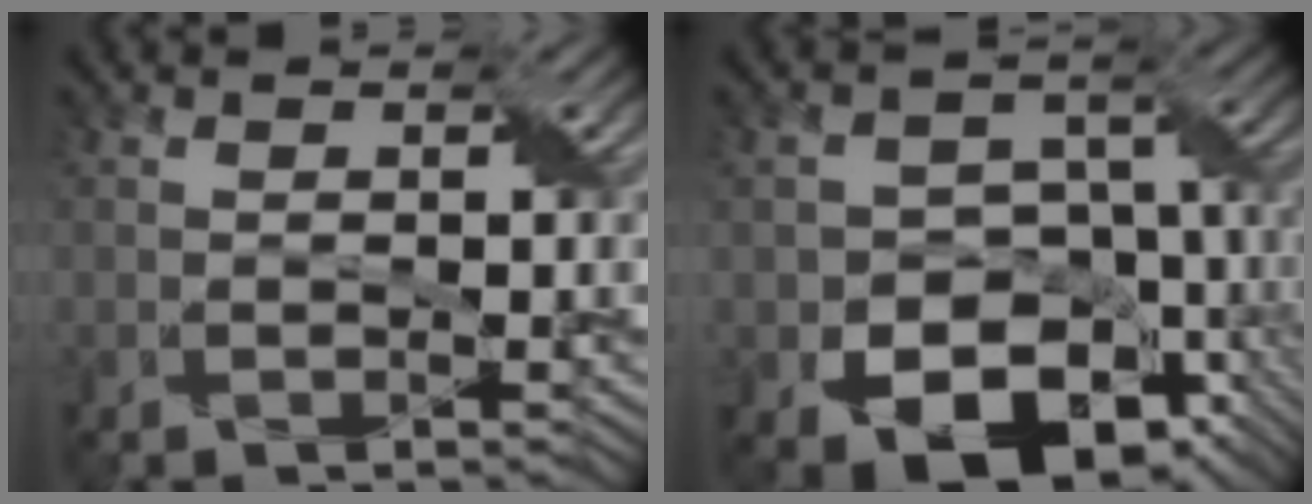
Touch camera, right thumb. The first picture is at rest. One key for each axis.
{"total": 15.3, "fx": -7.6, "fy": 10.9, "fz": 7.7, "tx": -0.114, "ty": -0.023, "tz": -0.111}